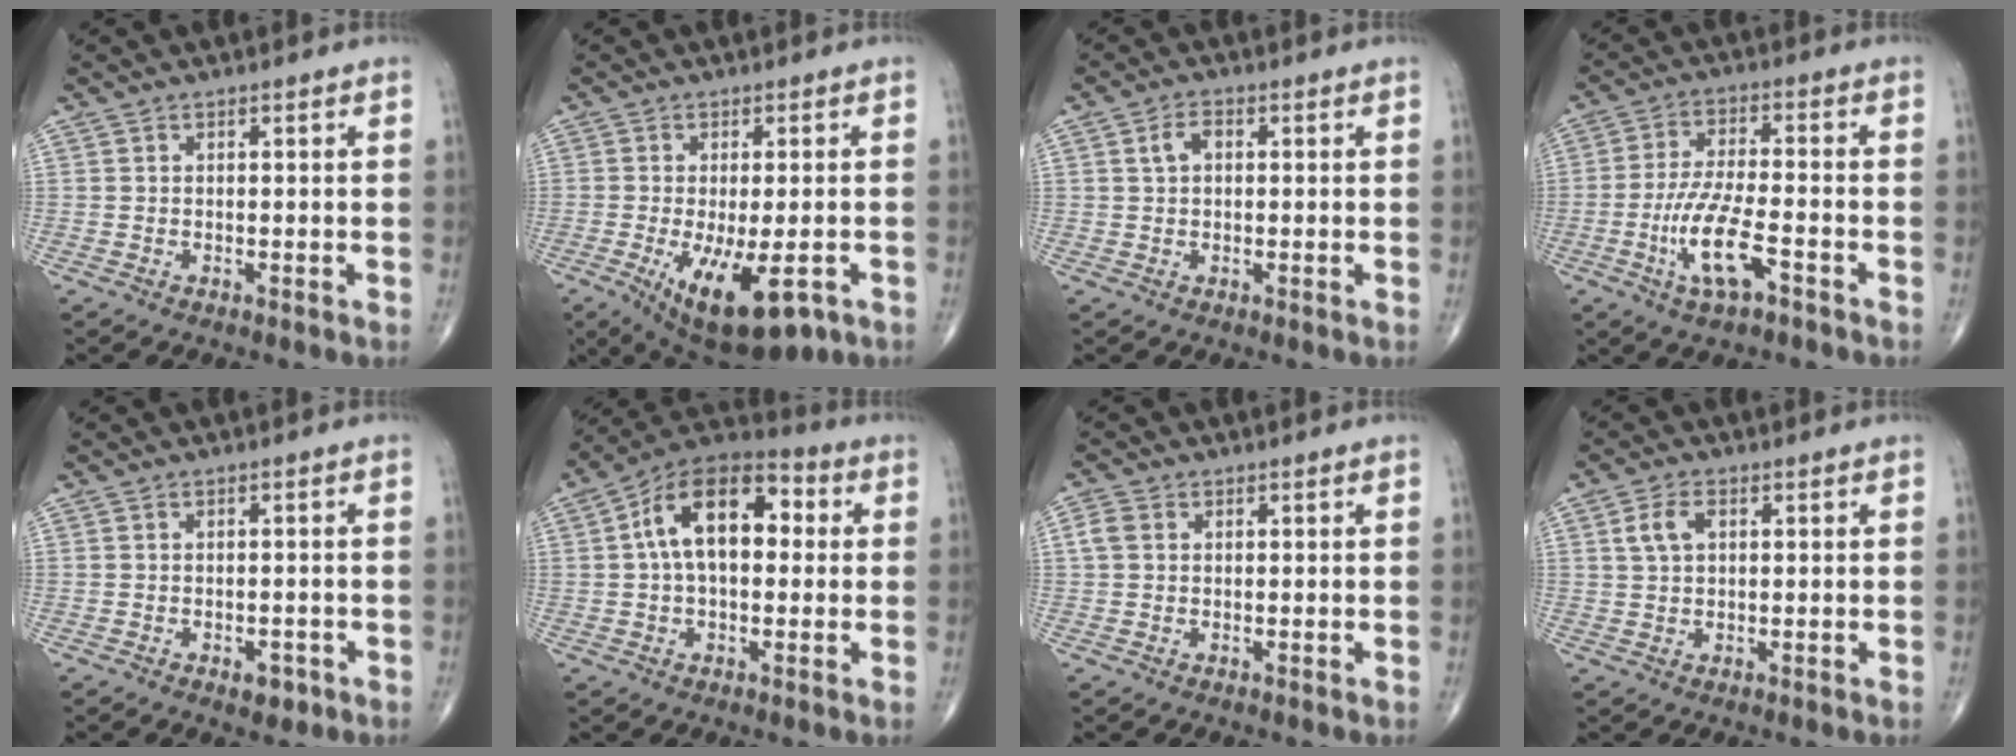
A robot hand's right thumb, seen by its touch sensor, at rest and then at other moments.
{"total": 14.0, "force": [-5.6, 5.6, 11.6], "torque": [-0.178, -0.014, -0.069]}
{"total": 2.9, "force": [0.6, 1.8, 2.2], "torque": [-0.042, 0.011, 0.010]}
{"total": 10.2, "force": [-4.3, 3.1, 8.7], "torque": [-0.179, 0.019, -0.078]}
{"total": 2.7, "force": [-1.4, 1.5, 1.7], "torque": [-0.010, 0.003, -0.014]}
{"total": 15.5, "force": [2.3, 8.9, 12.5], "torque": [-0.193, 0.035, 0.026]}
{"total": 2.7, "force": [0.5, 2.1, 1.6], "torque": [-0.040, 0.008, 0.009]}
{"total": 4.2, "force": [1.3, 2.6, 3.1], "torque": [-0.064, 0.006, 0.025]}